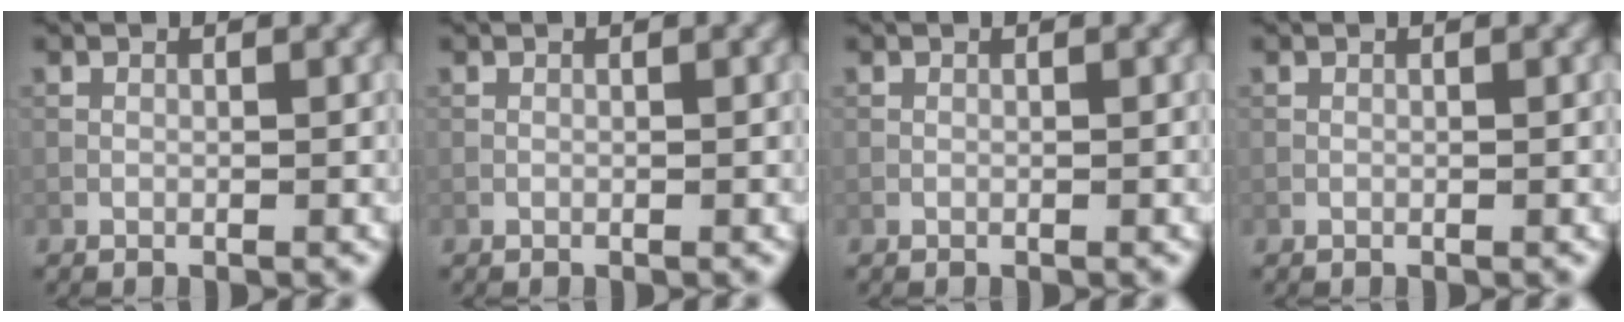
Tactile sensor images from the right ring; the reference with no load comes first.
{"total": 0.0}
{"total": 0.0}
{"total": 0.0}